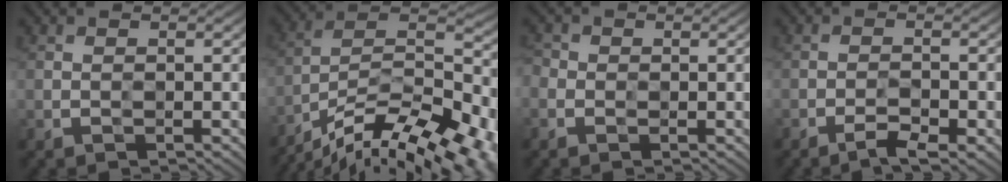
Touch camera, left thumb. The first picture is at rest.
{"total": 17.4, "force": [-14.5, 3.7, 8.8], "torque": [-0.134, -0.001, -0.235]}
{"total": 2.4, "force": [-0.9, 2.0, 1.0], "torque": [-0.032, -0.003, -0.024]}
{"total": 3.3, "force": [-2.9, -0.1, 1.6], "torque": [-0.029, 0.003, -0.045]}